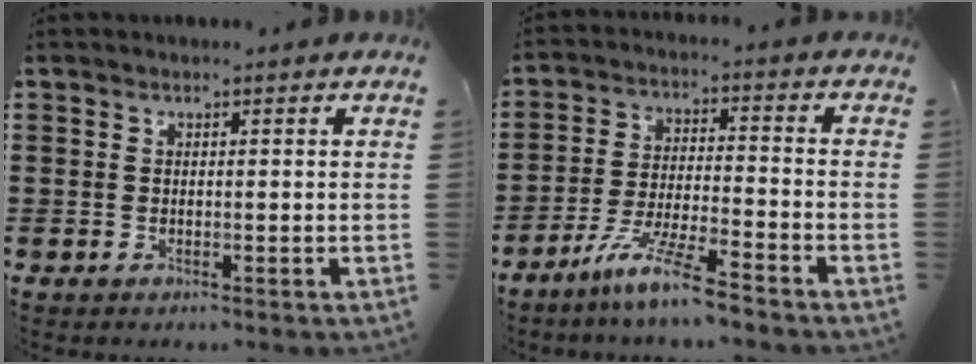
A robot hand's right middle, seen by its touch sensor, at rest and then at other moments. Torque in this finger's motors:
{"motor_torque": [1.44, -0.70, 0.40, 0.17]}